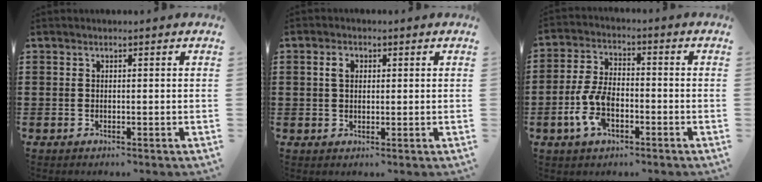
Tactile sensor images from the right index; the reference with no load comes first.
{"total": 2.3, "force": [0.6, 1.5, 1.6], "torque": [-0.035, 0.009, 0.010]}
{"total": 7.8, "force": [-2.5, 4.2, 6.1], "torque": [-0.145, 0.000, -0.053]}